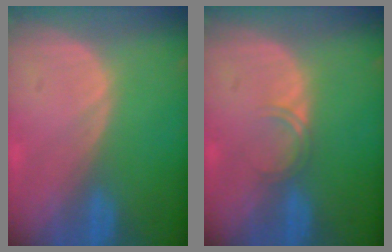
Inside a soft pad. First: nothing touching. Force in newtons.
{"total": 1.7, "press": 1.7, "slide": 0.3}